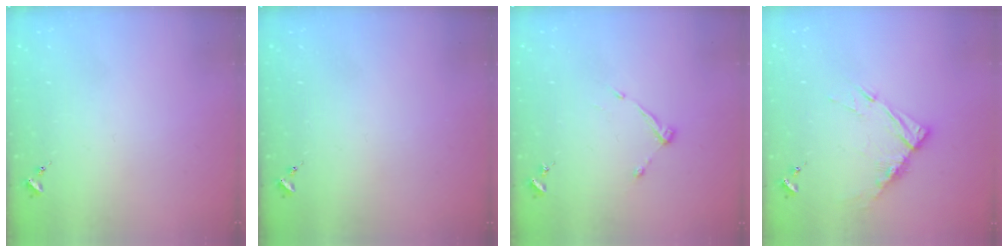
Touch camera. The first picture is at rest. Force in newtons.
{"total": 0.0}
{"total": 5.5, "press": 5.5, "slide": 0.7}
{"total": 10.5, "press": 10.4, "slide": 1.0}